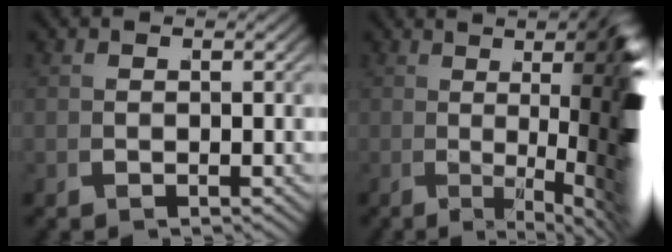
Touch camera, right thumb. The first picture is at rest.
{"total": 15.3, "force": [0.5, 4.4, 14.7], "torque": [-0.186, -0.017, 0.016]}